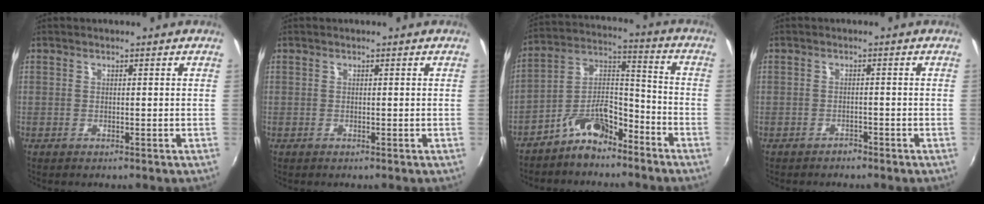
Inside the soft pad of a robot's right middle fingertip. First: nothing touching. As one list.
[{"total": 0.0}, {"total": 9.6, "force": [-7.1, 4.0, 5.2], "torque": [-0.102, 0.040, -0.128]}, {"total": 1.5, "force": [-1.4, 0.6, 0.1], "torque": [-0.005, -0.001, -0.022]}]